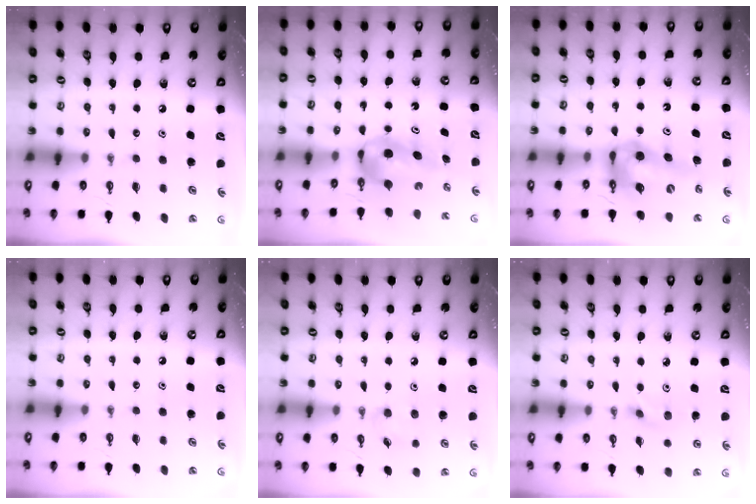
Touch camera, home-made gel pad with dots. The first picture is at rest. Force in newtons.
{"total": 5.5, "press": 5.2, "slide": 1.8}
{"total": 14.3, "press": 13.7, "slide": 4.2}
{"total": 1.0, "press": 0.0, "slide": 1.0}
{"total": 5.2, "press": 5.0, "slide": 1.4}
{"total": 4.3, "press": 4.2, "slide": 0.8}